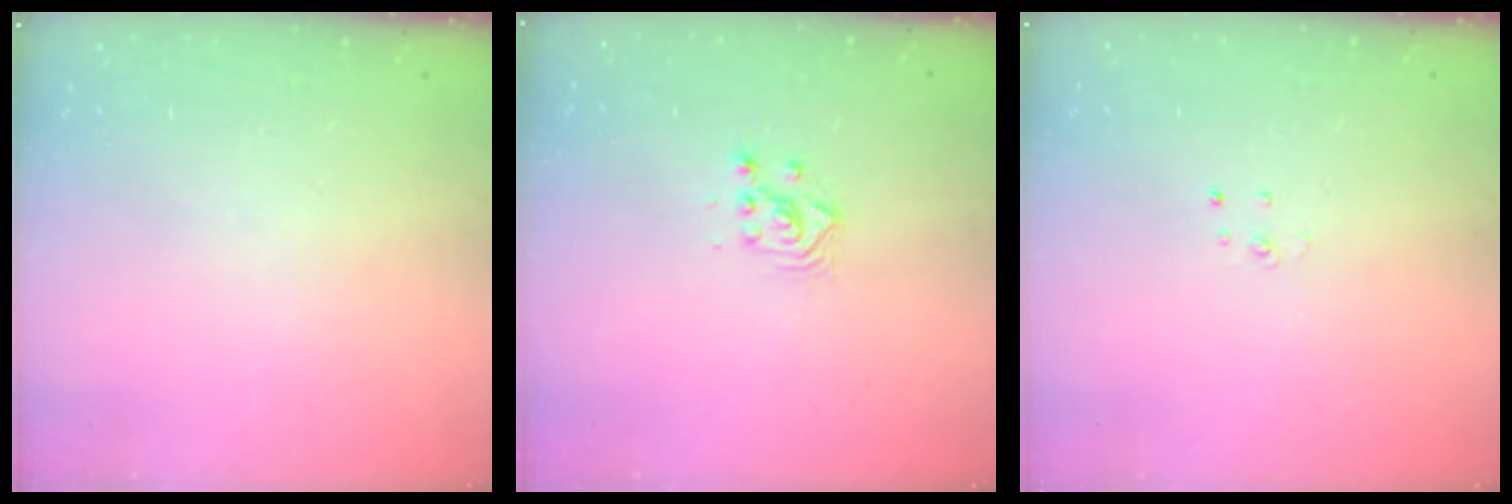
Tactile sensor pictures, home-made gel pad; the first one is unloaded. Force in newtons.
{"total": 3.0, "press": 3.0, "slide": 0.1}
{"total": 2.7, "press": 2.7, "slide": 0.3}